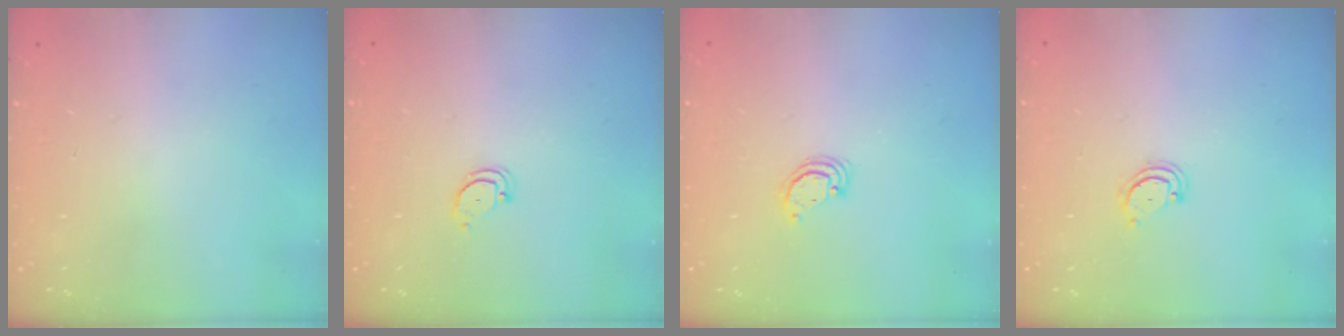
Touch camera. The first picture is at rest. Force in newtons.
{"total": 2.4, "press": 2.4, "slide": 0.2}
{"total": 2.5, "press": 2.5, "slide": 0.2}
{"total": 2.6, "press": 2.6, "slide": 0.3}